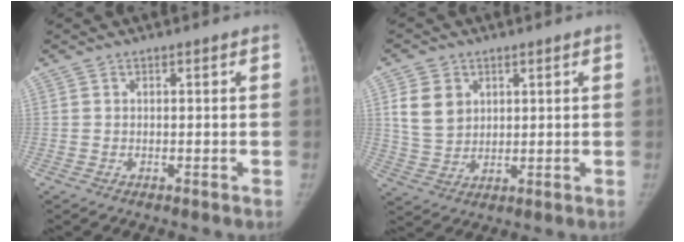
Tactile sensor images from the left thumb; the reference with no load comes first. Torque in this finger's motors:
{"motor_torque": [-0.24, 0.27, 1.13, -0.20, 0.23]}